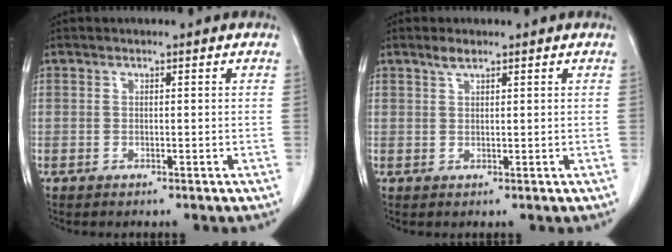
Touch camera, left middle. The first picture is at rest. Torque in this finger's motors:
{"motor_torque": [0.53, -0.42, -0.03, 0.02]}